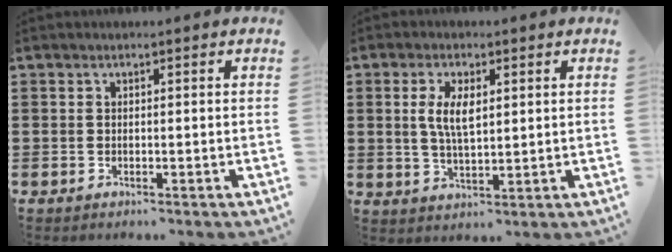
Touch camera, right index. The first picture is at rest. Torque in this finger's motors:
{"motor_torque": [0.54, 0.43, 0.50, 0.11]}